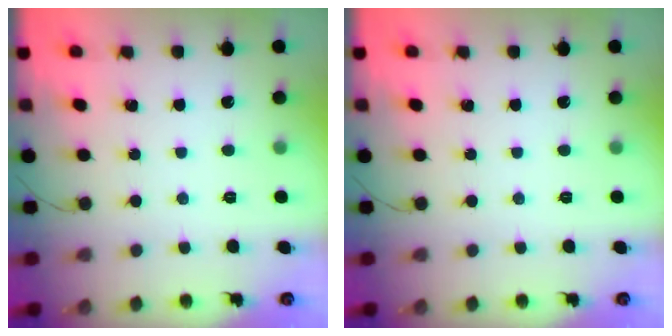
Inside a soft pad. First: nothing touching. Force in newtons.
{"total": 0.0}